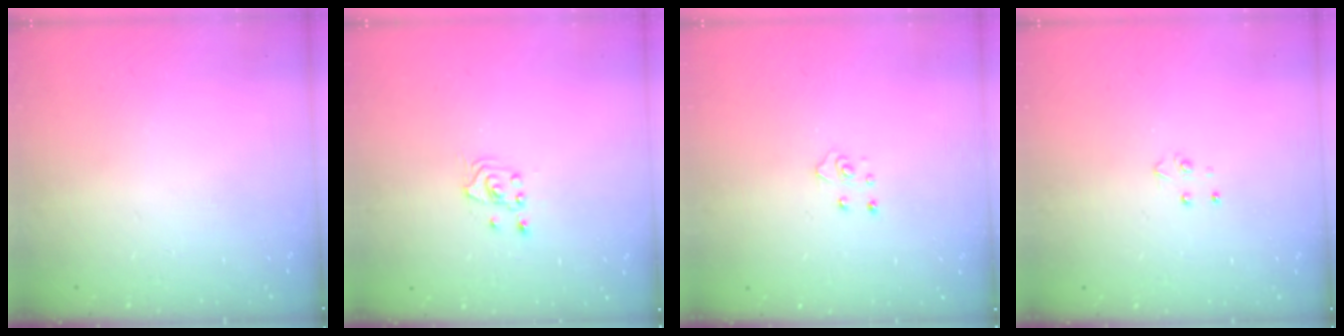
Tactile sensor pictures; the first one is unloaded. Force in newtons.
{"total": 2.5, "press": 2.4, "slide": 0.9}
{"total": 4.1, "press": 4.0, "slide": 0.5}
{"total": 3.6, "press": 3.6, "slide": 0.4}